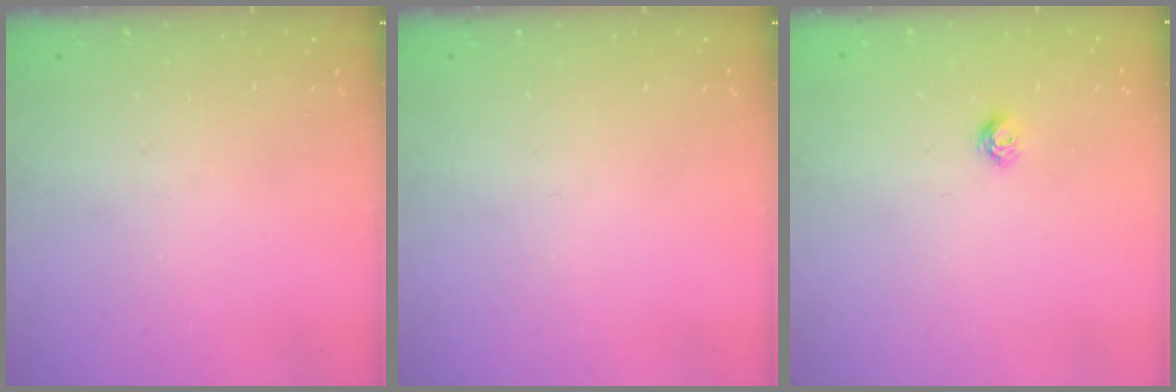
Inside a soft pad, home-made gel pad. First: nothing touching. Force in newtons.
{"total": 0.0}
{"total": 4.6, "press": 4.5, "slide": 0.6}